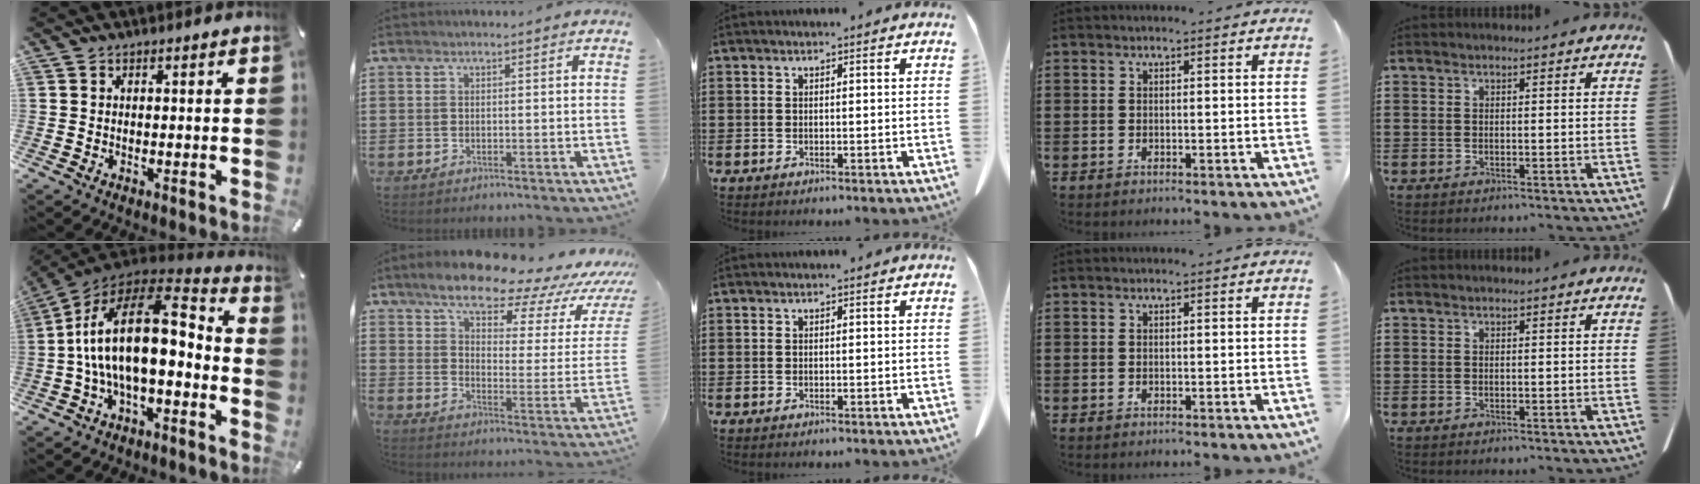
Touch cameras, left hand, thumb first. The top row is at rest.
{"thumb": {"total": 20.8, "force": [0.6, 10.5, 18.0], "torque": [-0.342, 0.003, 0.013]}, "index": {"total": 12.2, "force": [10.2, 3.5, 5.8], "torque": [-0.112, -0.066, 0.167]}}